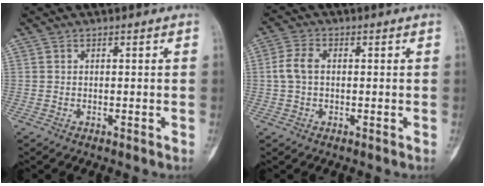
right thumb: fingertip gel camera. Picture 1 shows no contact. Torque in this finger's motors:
{"motor_torque": [-0.24, 0.45, 0.53, 0.07, 0.03]}